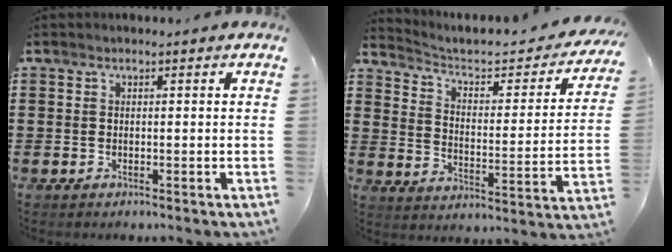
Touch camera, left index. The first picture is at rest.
{"total": 3.8, "force": [3.0, 1.5, 1.9], "torque": [-0.056, -0.022, 0.041]}